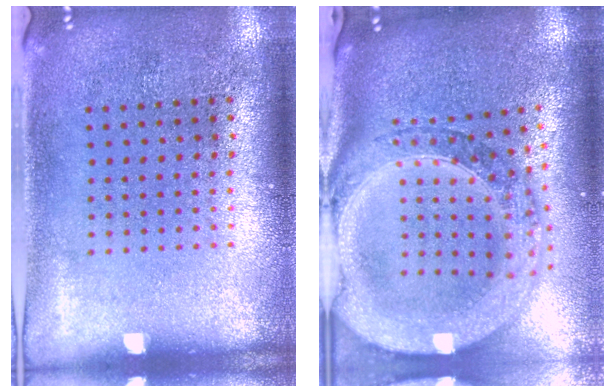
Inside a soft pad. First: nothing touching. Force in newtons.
{"total": 3.8, "press": 3.0, "slide": 2.3}